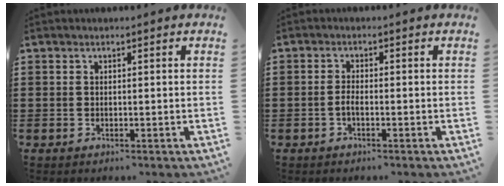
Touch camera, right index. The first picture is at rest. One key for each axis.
{"total": 1.7, "fx": -0.9, "fy": 0.4, "fz": 1.4, "tx": -0.034, "ty": -0.002, "tz": -0.018}